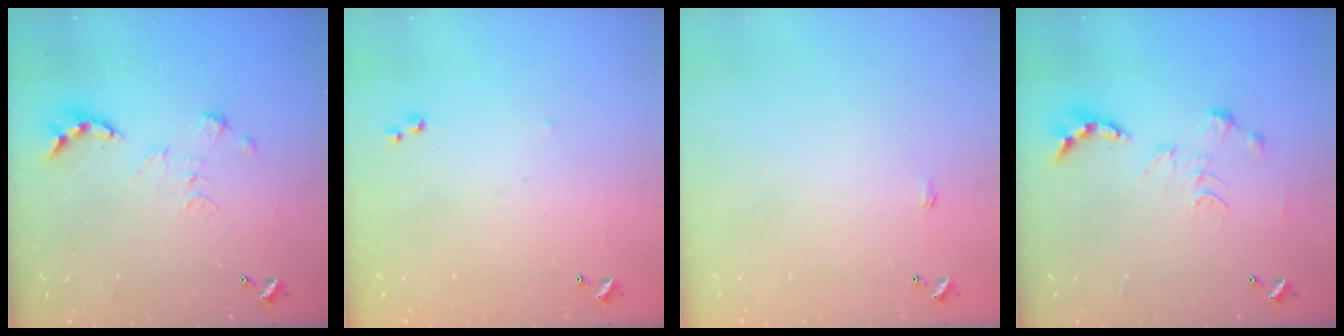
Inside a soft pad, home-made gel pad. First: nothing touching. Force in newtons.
{"total": 5.4, "press": 5.4, "slide": 0.6}
{"total": 0.6, "press": 0.6, "slide": 0.2}
{"total": 0.0}